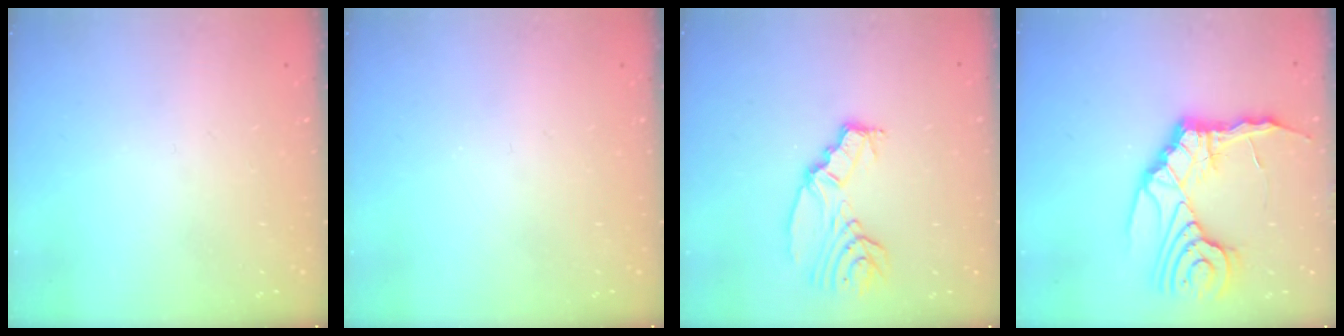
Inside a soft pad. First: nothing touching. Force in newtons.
{"total": 0.0}
{"total": 9.6, "press": 9.5, "slide": 1.0}
{"total": 16.2, "press": 16.0, "slide": 2.4}